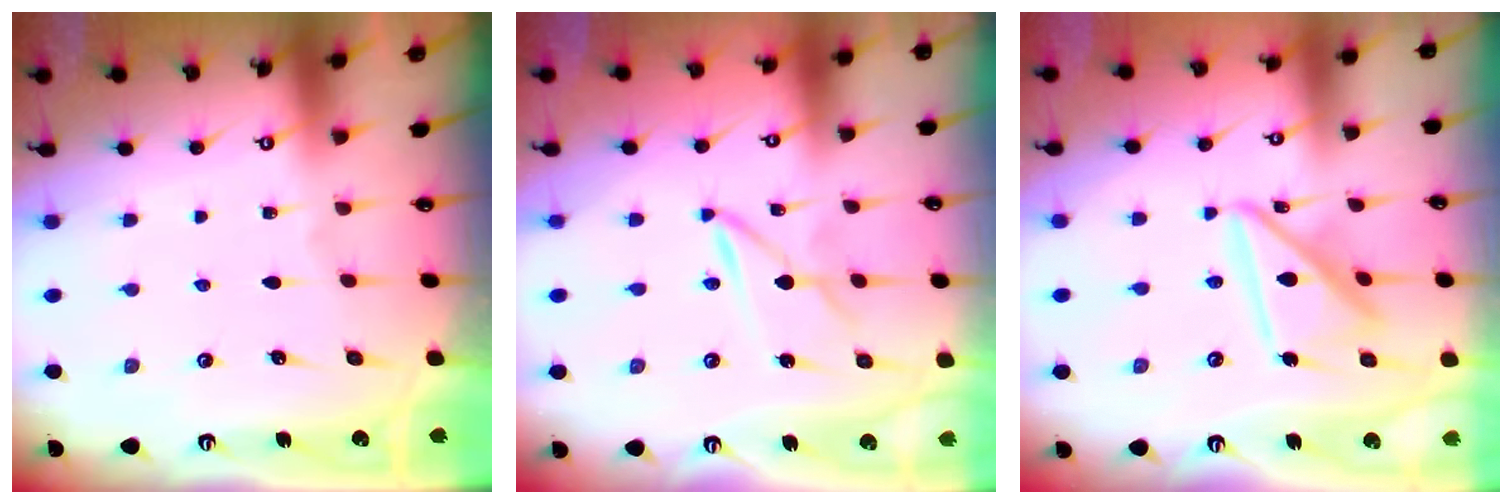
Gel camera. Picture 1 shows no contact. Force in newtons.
{"total": 2.5, "press": 2.5, "slide": 0.3}
{"total": 14.5, "press": 14.4, "slide": 1.5}